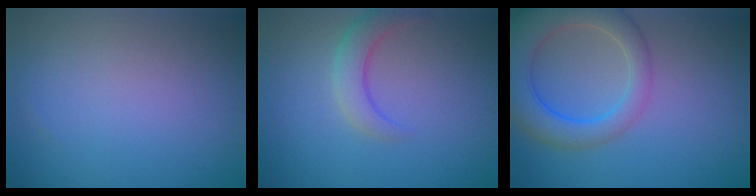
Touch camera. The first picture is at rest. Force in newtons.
{"total": 2.7, "press": 2.7, "slide": 0.3}
{"total": 7.2, "press": 7.2, "slide": 0.5}